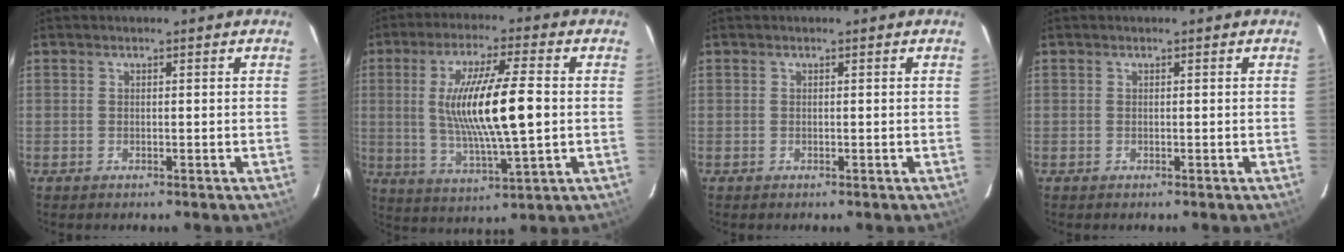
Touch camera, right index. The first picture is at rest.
{"total": 15.3, "force": [0.6, 2.3, 15.1], "torque": [-0.280, -0.009, 0.019]}
{"total": 0.0}
{"total": 0.0}